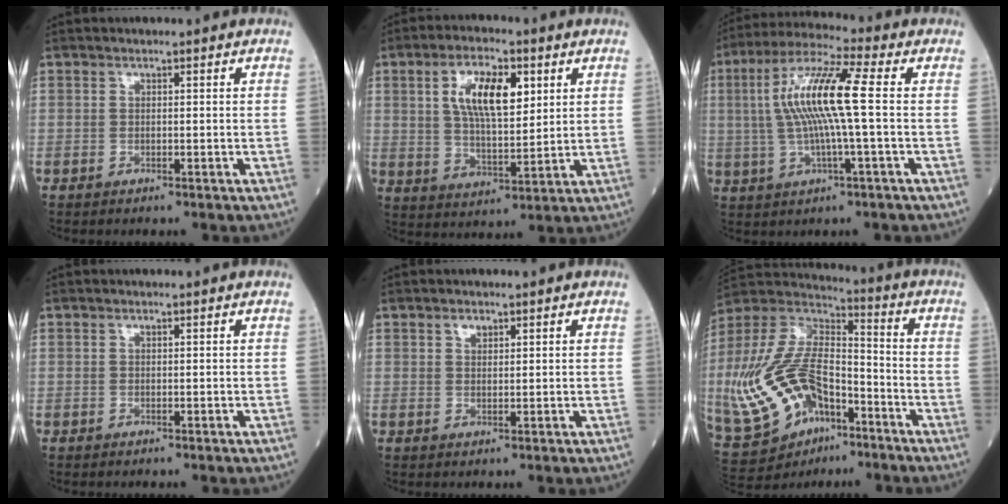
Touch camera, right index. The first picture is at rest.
{"total": 10.4, "force": [3.5, 3.8, 9.0], "torque": [-0.169, 0.010, 0.065]}
{"total": 12.2, "force": [0.9, 0.5, 12.1], "torque": [-0.243, 0.019, 0.010]}
{"total": 0.0}
{"total": 1.4, "force": [0.9, 0.8, 0.7], "torque": [-0.011, 0.000, 0.015]}
{"total": 21.1, "force": [-7.9, 11.5, 15.8], "torque": [-0.357, 0.016, -0.133]}